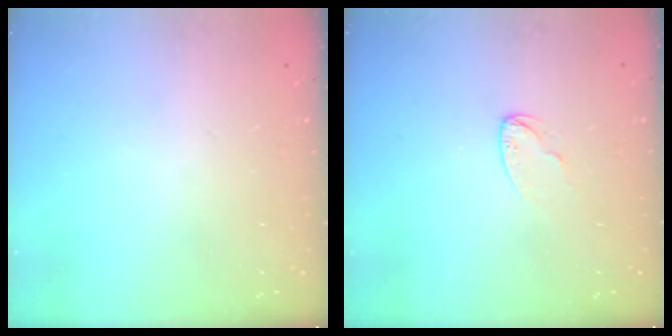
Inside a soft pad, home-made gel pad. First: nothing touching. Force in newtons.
{"total": 4.0, "press": 4.0, "slide": 0.3}